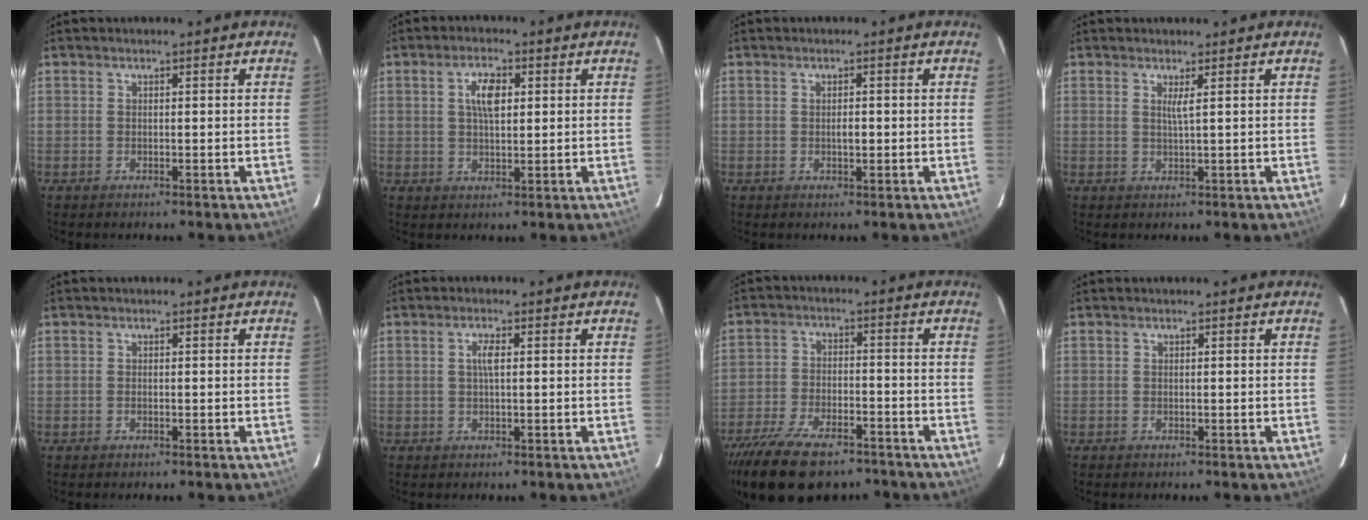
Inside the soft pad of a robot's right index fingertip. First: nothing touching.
{"total": 4.9, "force": [1.4, 2.2, 4.2], "torque": [-0.075, 0.008, 0.026]}
{"total": 1.5, "force": [-0.1, 0.7, 1.3], "torque": [-0.023, 0.002, -0.002]}
{"total": 1.6, "force": [0.7, -0.4, 1.3], "torque": [-0.022, -0.003, 0.014]}
{"total": 0.0}
{"total": 2.1, "force": [0.3, 0.4, 2.0], "torque": [-0.039, 0.003, 0.005]}
{"total": 17.2, "force": [-12.8, 7.1, 9.1], "torque": [-0.197, -0.027, -0.211]}
{"total": 0.0}